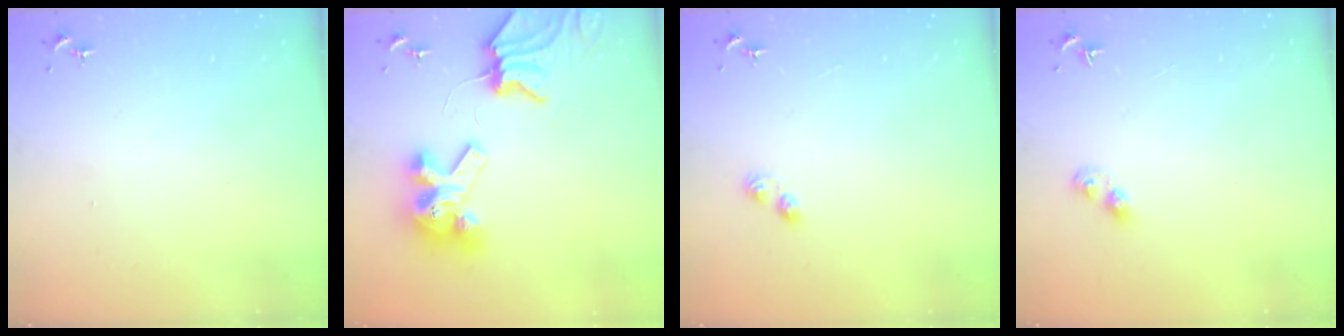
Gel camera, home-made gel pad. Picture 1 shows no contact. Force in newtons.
{"total": 12.4, "press": 12.2, "slide": 1.7}
{"total": 3.6, "press": 3.6, "slide": 0.4}
{"total": 4.2, "press": 4.2, "slide": 0.4}